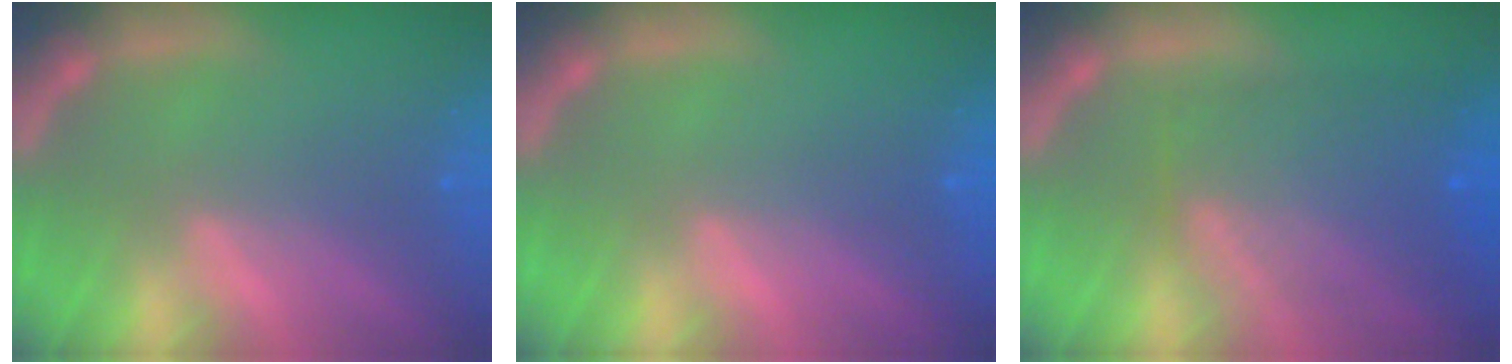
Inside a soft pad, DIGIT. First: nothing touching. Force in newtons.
{"total": 0.0}
{"total": 7.5}